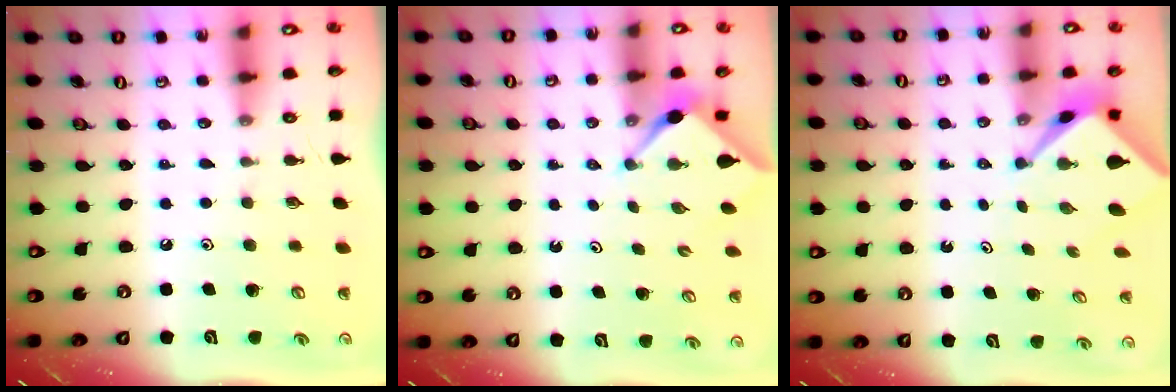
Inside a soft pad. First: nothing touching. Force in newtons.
{"total": 3.0, "press": 2.9, "slide": 0.4}
{"total": 2.4, "press": 2.4, "slide": 0.3}